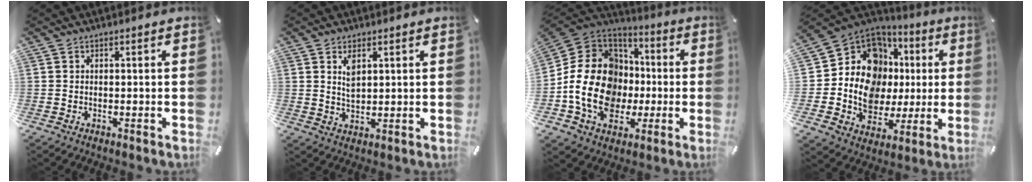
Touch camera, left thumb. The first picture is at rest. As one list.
[{"total": 4.1, "force": [1.8, 2.3, 2.9], "torque": [-0.048, -0.004, 0.028]}, {"total": 20.3, "force": [-3.2, 16.5, 11.4], "torque": [-0.245, 0.014, -0.048]}, {"total": 14.7, "force": [2.5, 12.5, 7.3], "torque": [-0.146, -0.039, 0.054]}]